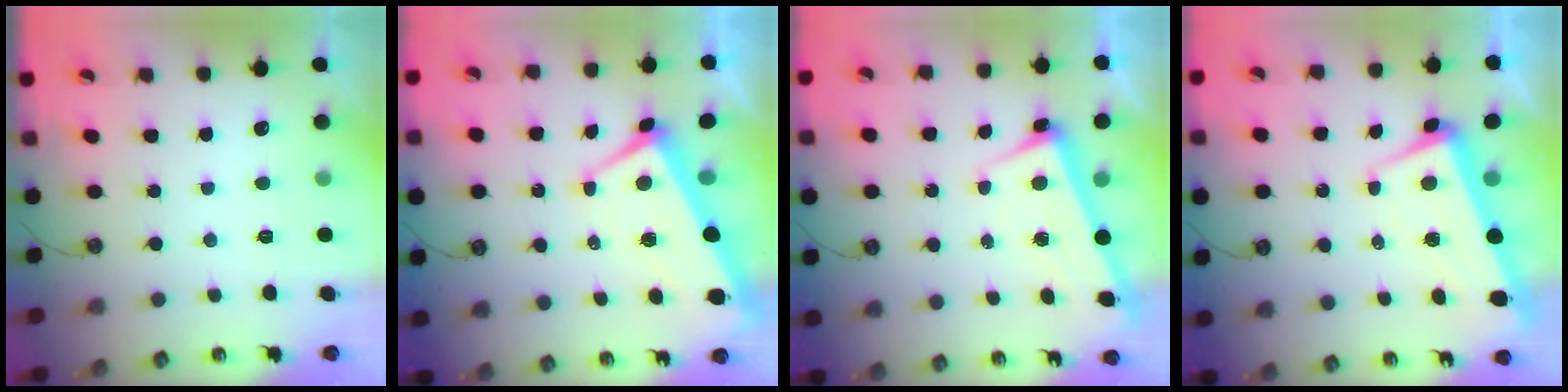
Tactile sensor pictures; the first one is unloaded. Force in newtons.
{"total": 1.4, "press": 0.9, "slide": 1.0}
{"total": 2.6, "press": 2.5, "slide": 0.7}
{"total": 2.1, "press": 0.6, "slide": 2.0}